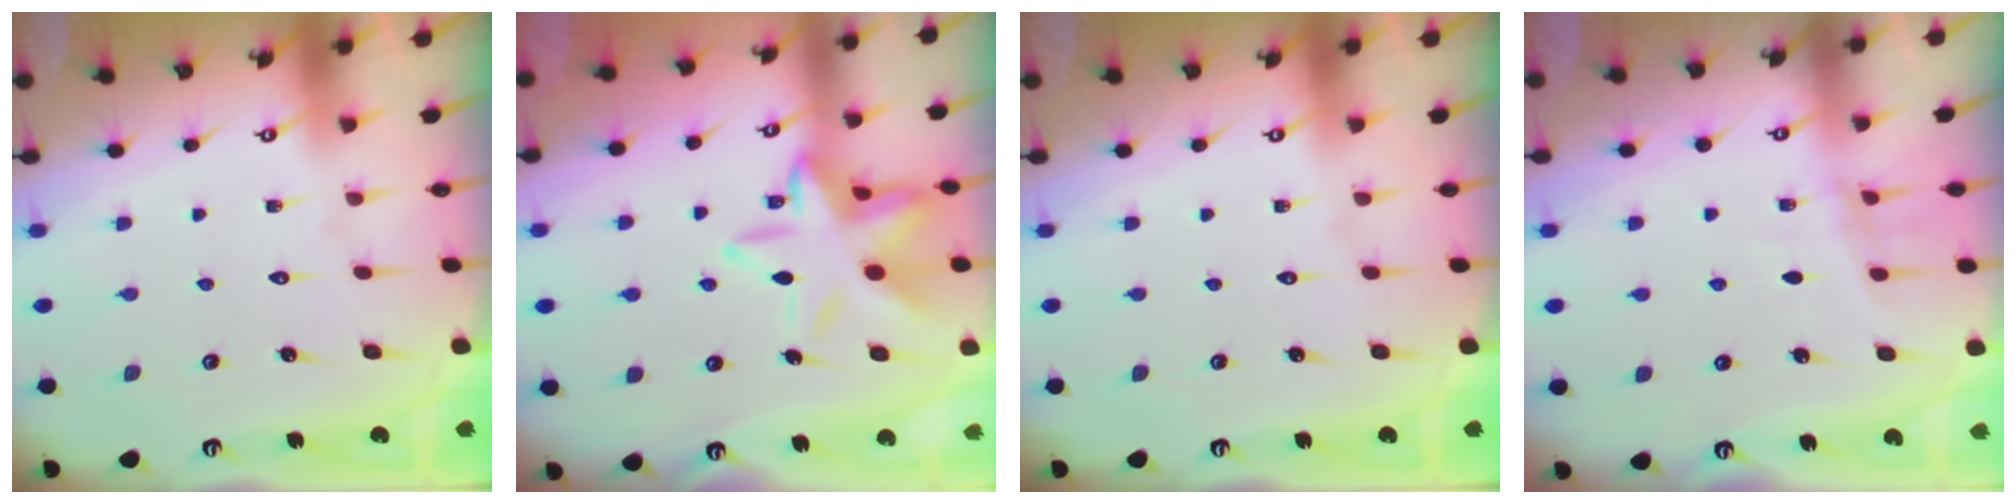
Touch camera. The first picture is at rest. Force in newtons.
{"total": 14.8, "press": 14.7, "slide": 1.1}
{"total": 0.0}
{"total": 5.6, "press": 5.5, "slide": 1.3}